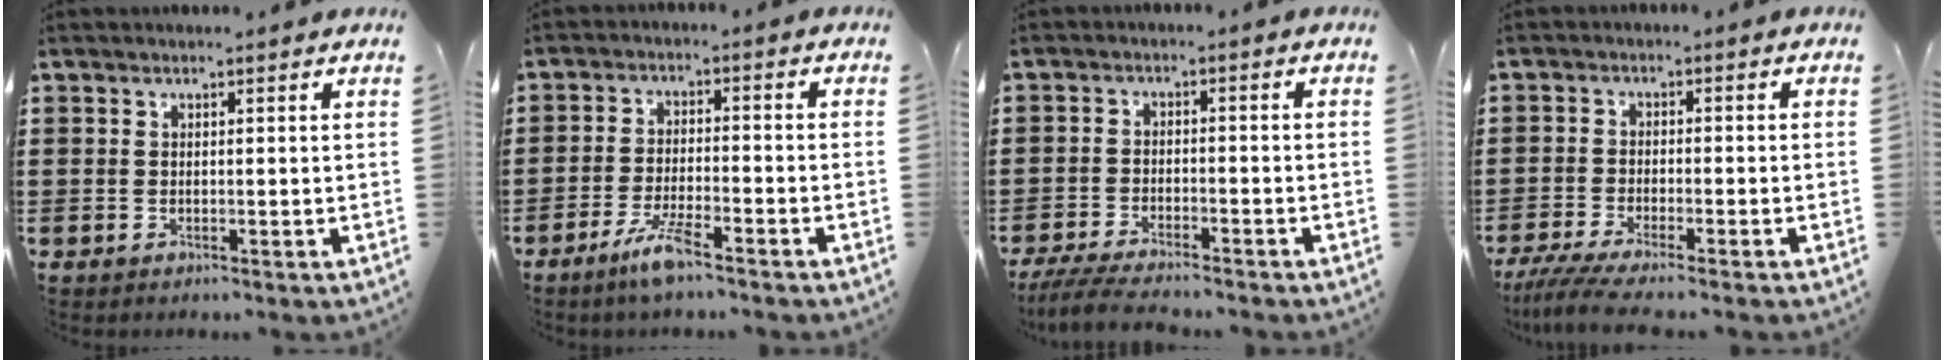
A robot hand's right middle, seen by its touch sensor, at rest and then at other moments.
{"total": 4.9, "force": [-3.3, 0.5, 3.6], "torque": [-0.084, -0.010, -0.065]}
{"total": 4.3, "force": [-4.0, 0.2, 1.6], "torque": [-0.047, -0.014, -0.084]}
{"total": 3.6, "force": [-2.9, 0.0, 2.1], "torque": [-0.057, -0.016, -0.061]}